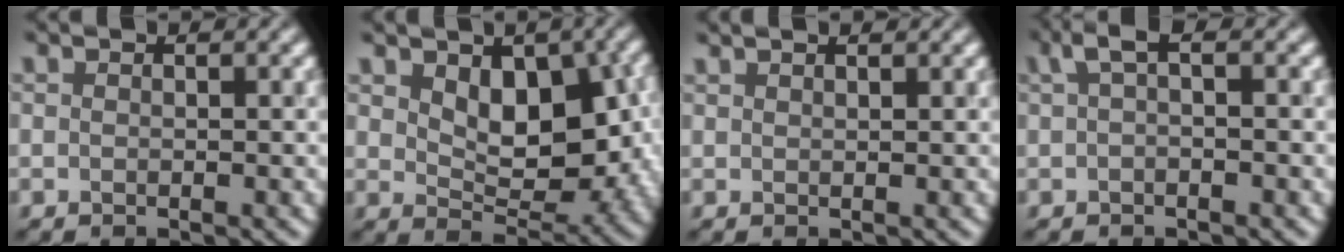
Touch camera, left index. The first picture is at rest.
{"total": 6.6, "force": [1.4, 3.9, 5.1], "torque": [-0.071, -0.009, 0.034]}
{"total": 0.9, "force": [0.9, -0.1, 0.0], "torque": [0.000, 0.003, 0.013]}
{"total": 1.5, "force": [0.4, 0.2, 1.4], "torque": [-0.024, 0.014, 0.009]}